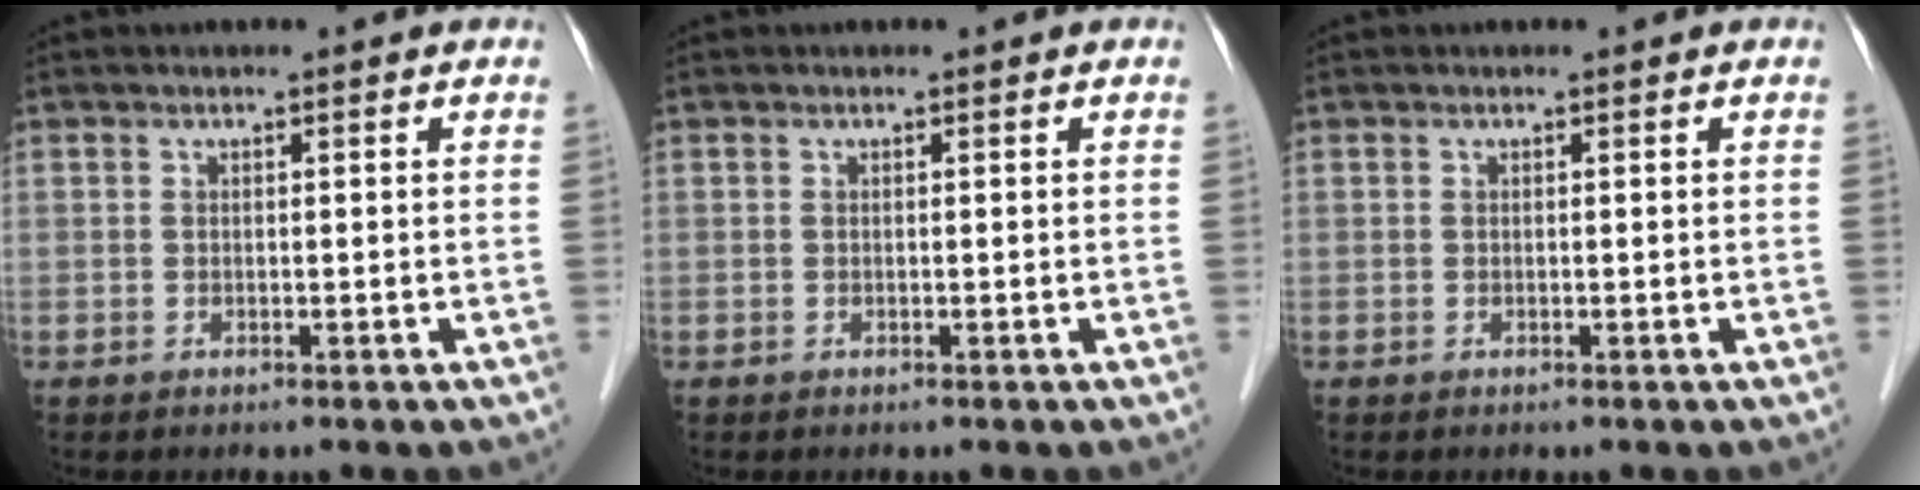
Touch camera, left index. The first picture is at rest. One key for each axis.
{"total": 0.0}
{"total": 0.0}